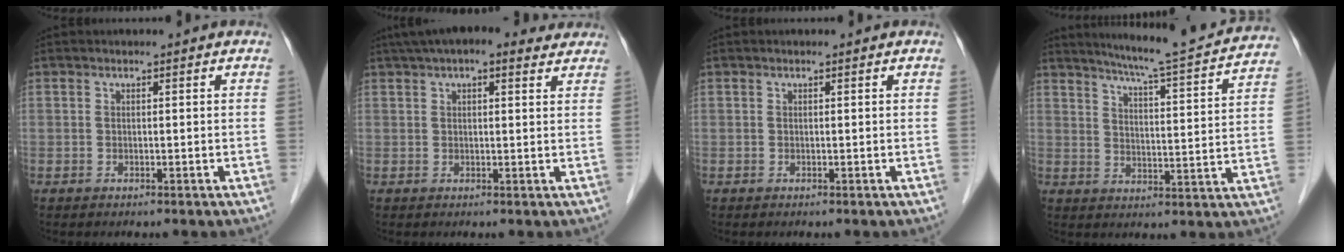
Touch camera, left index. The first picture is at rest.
{"total": 10.5, "force": [8.0, 3.2, 6.0], "torque": [-0.092, 0.049, 0.112]}
{"total": 0.0}
{"total": 16.4, "force": [15.1, -0.1, 6.4], "torque": [-0.103, -0.023, 0.193]}